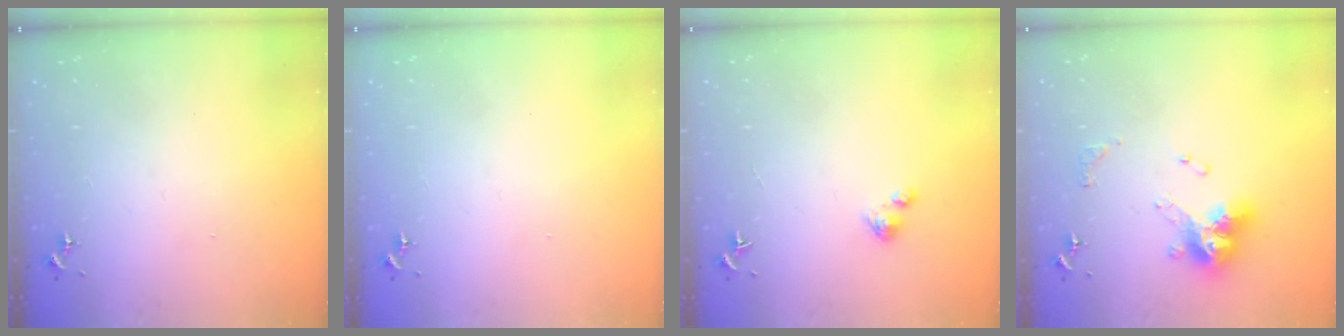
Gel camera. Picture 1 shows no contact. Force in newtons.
{"total": 0.0}
{"total": 3.0, "press": 3.0, "slide": 0.2}
{"total": 14.5, "press": 14.4, "slide": 1.6}